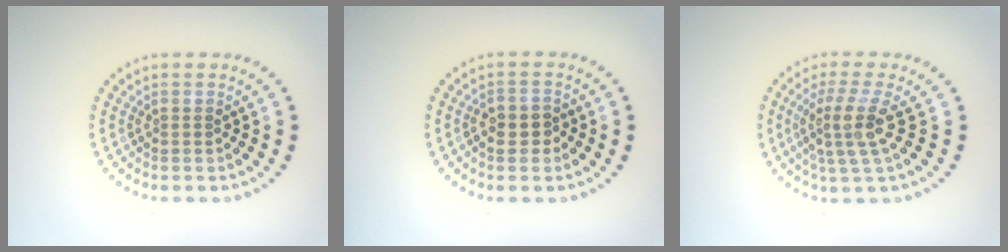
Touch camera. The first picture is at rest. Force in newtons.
{"total": 2.0, "press": 1.9, "slide": 0.5}
{"total": 3.7, "press": 2.7, "slide": 2.5}